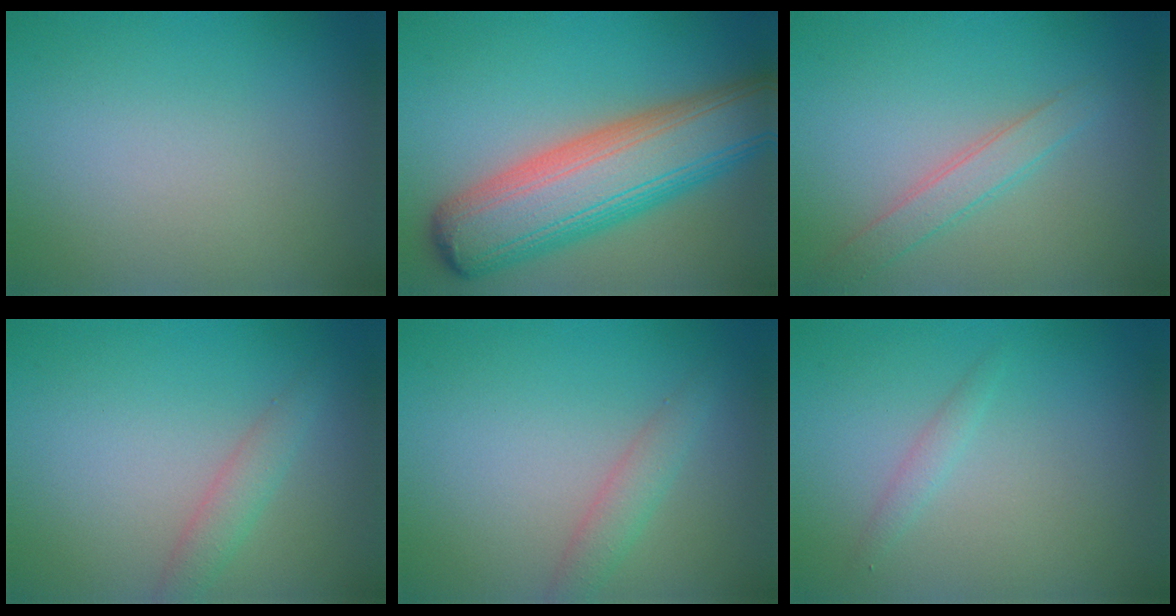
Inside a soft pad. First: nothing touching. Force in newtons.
{"total": 11.0, "press": 11.0, "slide": 0.4}
{"total": 2.2, "press": 2.2, "slide": 0.1}
{"total": 1.9, "press": 1.9, "slide": 0.1}
{"total": 1.9, "press": 1.9, "slide": 0.1}
{"total": 0.9, "press": 0.9, "slide": 0.1}